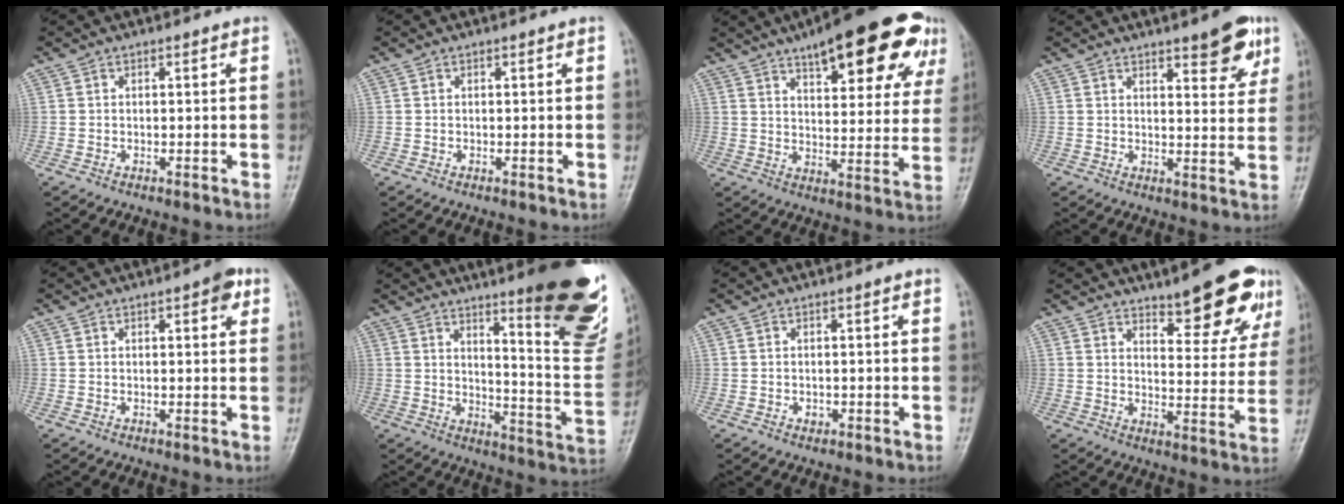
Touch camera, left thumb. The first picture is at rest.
{"total": 0.0}
{"total": 22.1, "force": [13.0, 7.6, 16.1], "torque": [-0.185, -0.023, 0.174]}
{"total": 8.1, "force": [4.9, 2.6, 5.9], "torque": [-0.054, -0.026, 0.062]}
{"total": 3.3, "force": [1.6, 1.3, 2.6], "torque": [-0.024, -0.001, 0.013]}
{"total": 23.1, "force": [13.3, 4.6, 18.3], "torque": [-0.200, -0.083, 0.182]}
{"total": 0.9, "force": [-0.2, 0.7, 0.5], "torque": [-0.001, 0.001, -0.002]}
{"total": 13.4, "force": [9.0, 4.1, 9.0], "torque": [-0.078, -0.051, 0.126]}